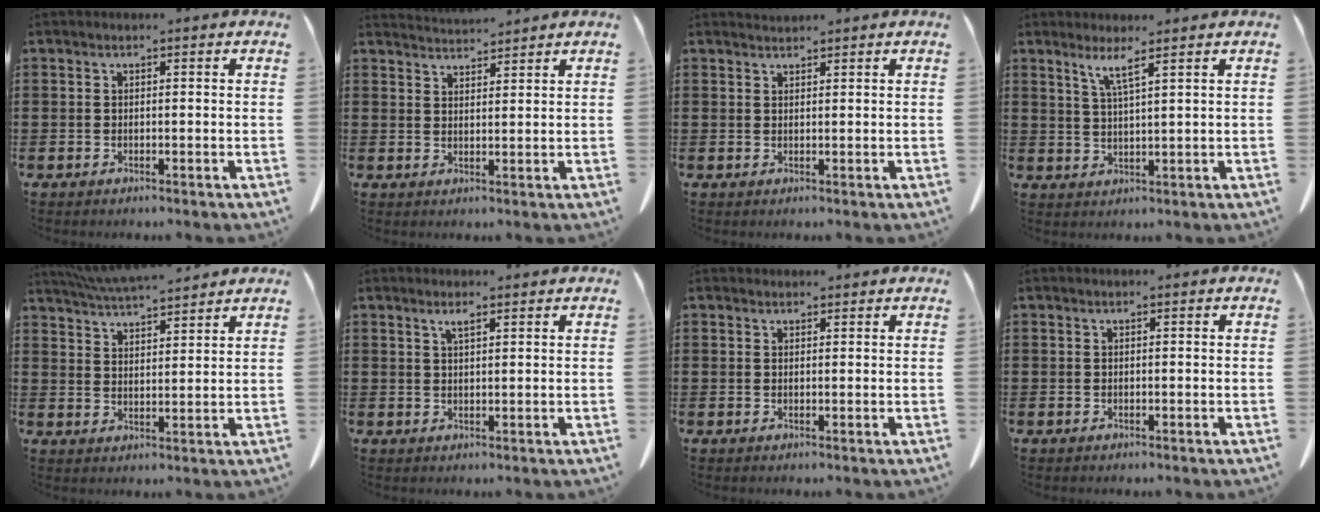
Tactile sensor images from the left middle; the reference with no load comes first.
{"total": 2.9, "force": [2.9, 0.0, 0.3], "torque": [-0.013, -0.009, 0.053]}
{"total": 1.0, "force": [1.0, 0.1, 0.1], "torque": [-0.003, 0.000, 0.020]}
{"total": 3.5, "force": [2.4, -0.3, 2.5], "torque": [-0.057, -0.002, 0.041]}
{"total": 5.8, "force": [5.5, 0.4, 1.8], "torque": [-0.054, -0.020, 0.100]}
{"total": 1.8, "force": [1.3, 0.3, 1.1], "torque": [-0.024, 0.001, 0.023]}
{"total": 1.1, "force": [1.0, 0.3, 0.1], "torque": [-0.004, 0.002, 0.020]}
{"total": 0.0}